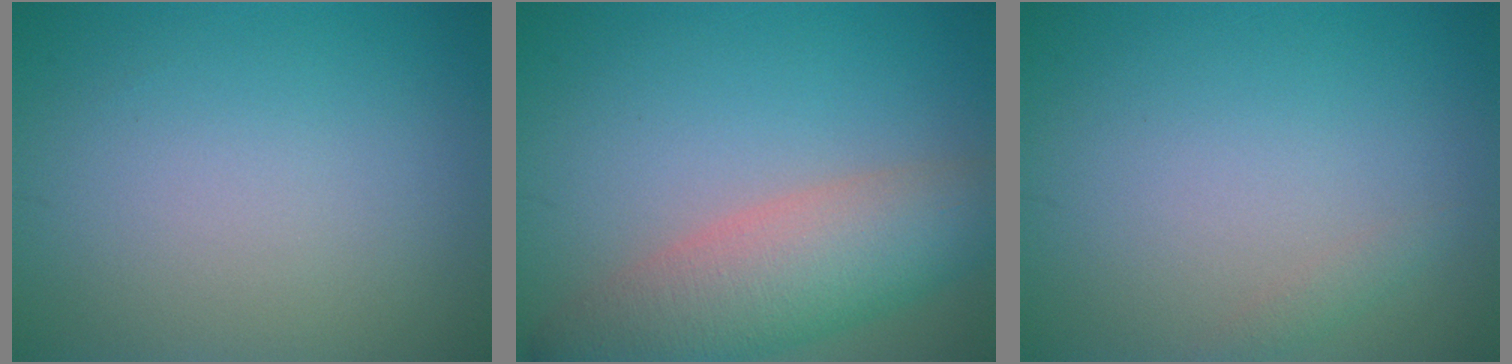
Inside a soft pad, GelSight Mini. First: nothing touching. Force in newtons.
{"total": 7.4, "press": 7.4, "slide": 0.6}
{"total": 0.7, "press": 0.7, "slide": 0.0}